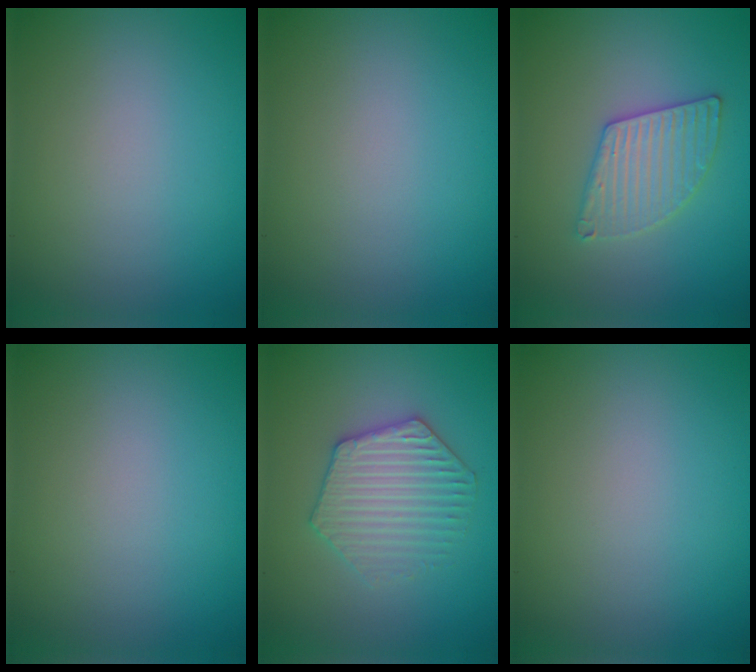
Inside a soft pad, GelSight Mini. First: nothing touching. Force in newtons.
{"total": 0.0}
{"total": 3.0, "press": 3.0, "slide": 0.2}
{"total": 0.0}
{"total": 3.8, "press": 3.8, "slide": 0.7}
{"total": 0.0}